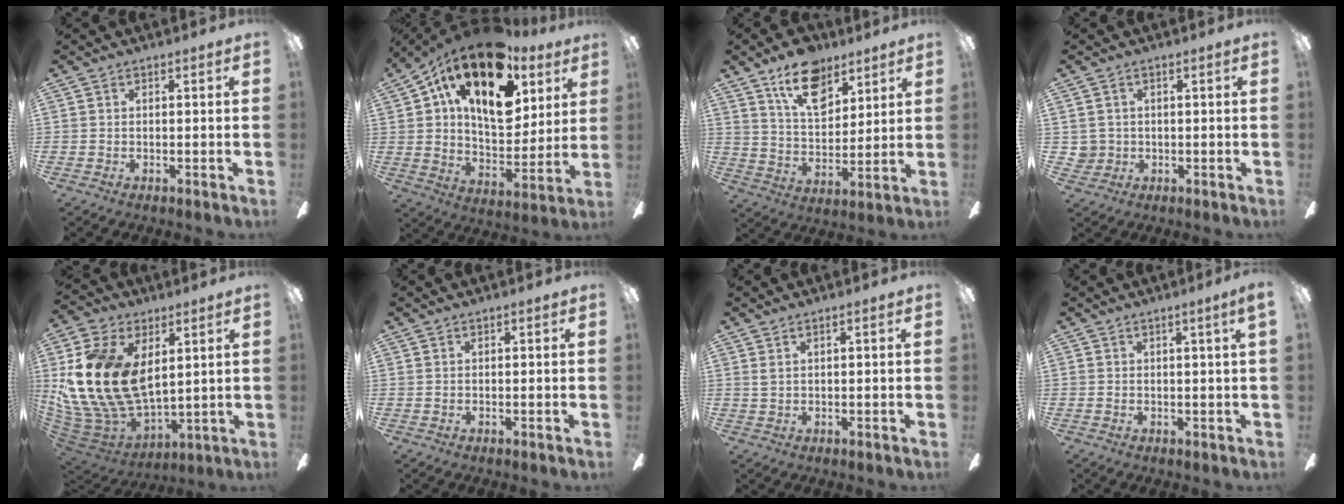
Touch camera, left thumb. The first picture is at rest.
{"total": 23.2, "force": [11.6, 12.0, 16.1], "torque": [-0.264, -0.054, 0.196]}
{"total": 14.9, "force": [9.5, 8.2, 8.0], "torque": [-0.123, -0.039, 0.172]}
{"total": 3.1, "force": [0.2, 3.1, 0.0], "torque": [-0.009, 0.008, 0.004]}
{"total": 22.3, "force": [5.2, 14.0, 16.6], "torque": [-0.384, -0.030, 0.096]}
{"total": 0.0}
{"total": 1.5, "force": [0.5, 0.4, 1.4], "torque": [-0.027, 0.001, 0.008]}
{"total": 1.7, "force": [0.7, -0.3, 1.6], "torque": [-0.022, -0.007, 0.009]}